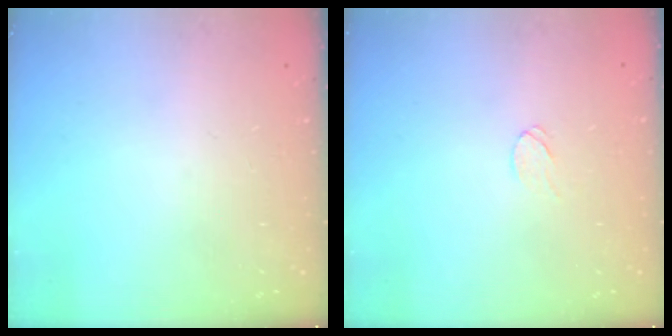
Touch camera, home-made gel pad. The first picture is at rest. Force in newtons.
{"total": 3.1, "press": 3.1, "slide": 0.2}